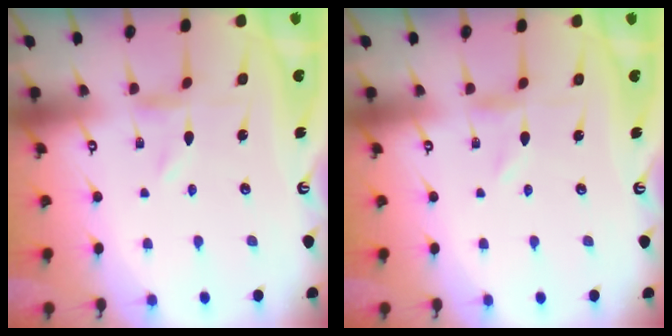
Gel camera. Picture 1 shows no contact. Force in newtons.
{"total": 0.7, "press": 0.7, "slide": 0.2}